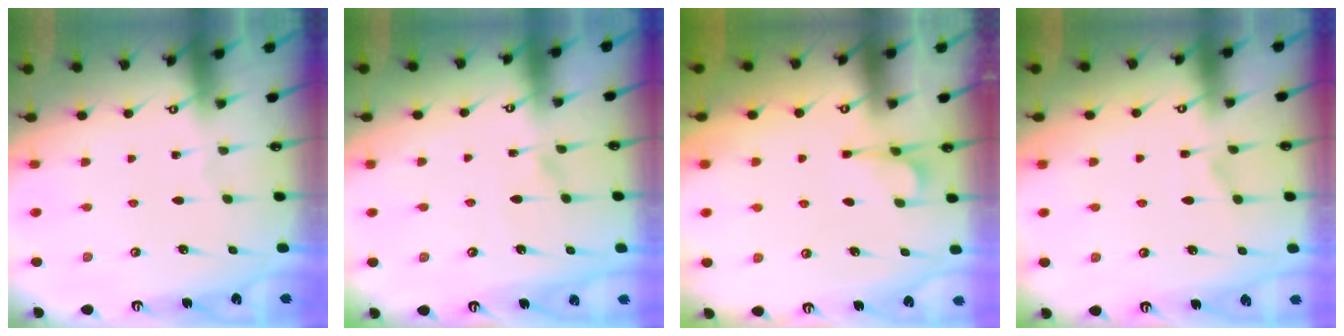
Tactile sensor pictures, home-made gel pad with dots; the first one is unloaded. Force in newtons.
{"total": 4.6, "press": 4.6, "slide": 0.5}
{"total": 1.8, "press": 1.4, "slide": 1.1}
{"total": 4.0, "press": 3.9, "slide": 0.4}